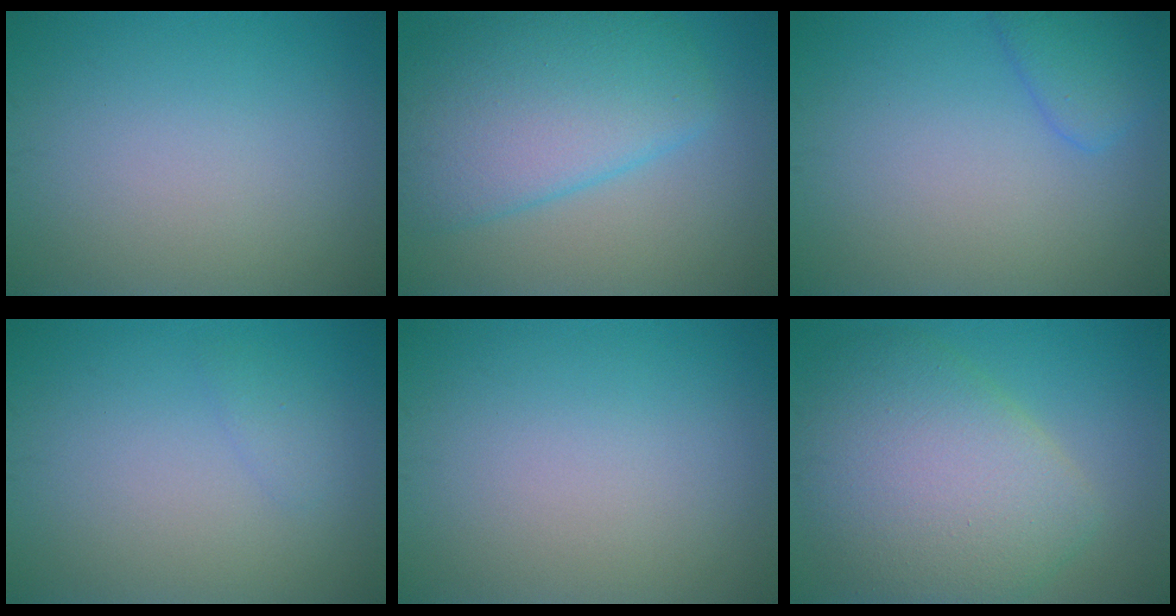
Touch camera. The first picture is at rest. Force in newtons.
{"total": 7.9, "press": 7.9, "slide": 0.3}
{"total": 2.5, "press": 2.5, "slide": 0.2}
{"total": 0.9, "press": 0.9, "slide": 0.1}
{"total": 0.0}
{"total": 8.7, "press": 8.7, "slide": 0.3}